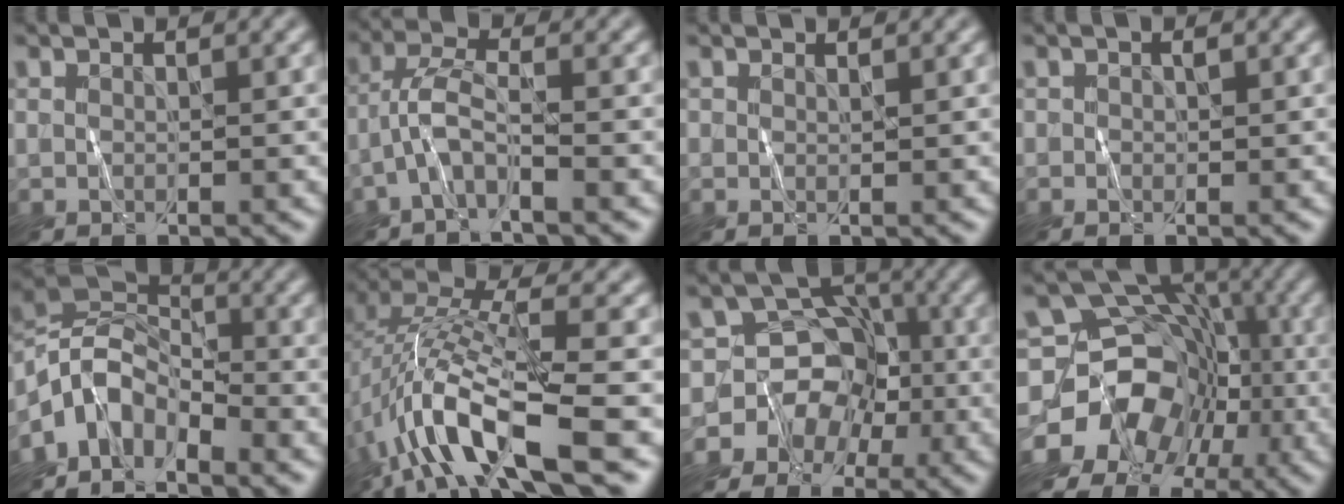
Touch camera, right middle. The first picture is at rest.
{"total": 3.0, "force": [-1.9, 0.2, 2.2], "torque": [-0.053, 0.012, -0.046]}
{"total": 0.8, "force": [0.1, -0.5, -0.6], "torque": [0.006, -0.003, 0.004]}
{"total": 0.0}
{"total": 5.2, "force": [-3.9, 2.6, 2.3], "torque": [-0.039, 0.007, -0.086]}
{"total": 10.2, "force": [-4.4, 2.9, 8.8], "torque": [-0.179, 0.017, -0.085]}
{"total": 7.1, "force": [-3.4, 6.3, 0.2], "torque": [0.016, 0.018, -0.070]}
{"total": 13.7, "force": [-6.6, 11.1, 4.7], "torque": [-0.070, -0.013, -0.125]}